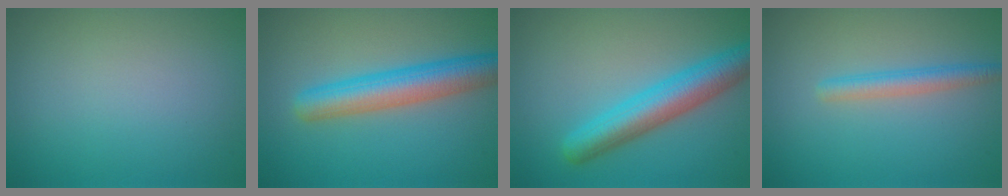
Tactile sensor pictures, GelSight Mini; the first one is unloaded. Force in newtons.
{"total": 5.6, "press": 5.6, "slide": 0.1}
{"total": 5.7, "press": 5.7, "slide": 0.2}
{"total": 2.3, "press": 2.3, "slide": 0.1}